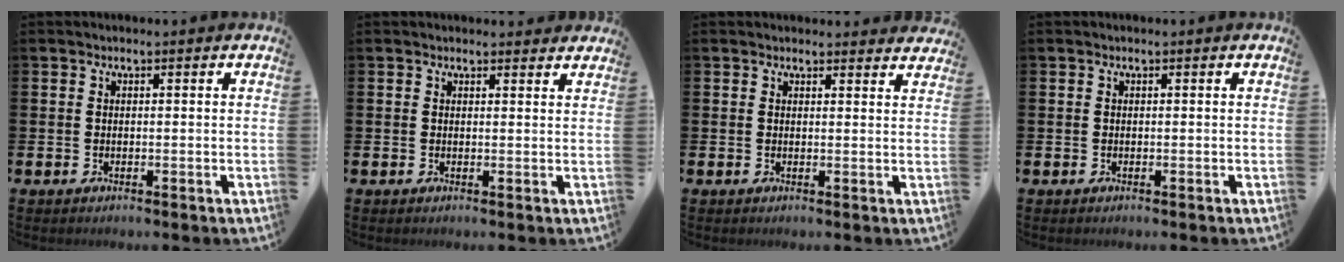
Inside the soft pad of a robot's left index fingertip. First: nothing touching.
{"total": 1.2, "force": [1.2, 0.3, 0.1], "torque": [0.005, -0.003, 0.021]}
{"total": 1.7, "force": [1.7, 0.3, -0.1], "torque": [0.007, -0.009, 0.029]}
{"total": 0.0}